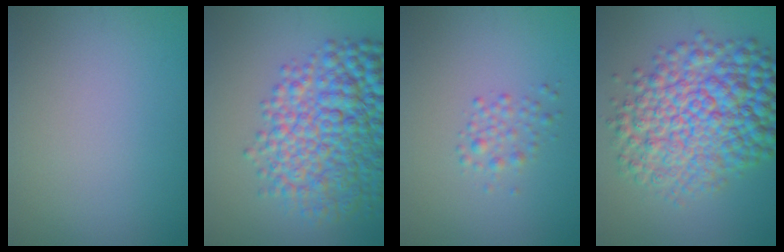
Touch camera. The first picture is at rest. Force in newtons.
{"total": 9.7, "press": 9.7, "slide": 0.1}
{"total": 1.6, "press": 1.6, "slide": 0.0}
{"total": 11.0, "press": 11.0, "slide": 0.1}